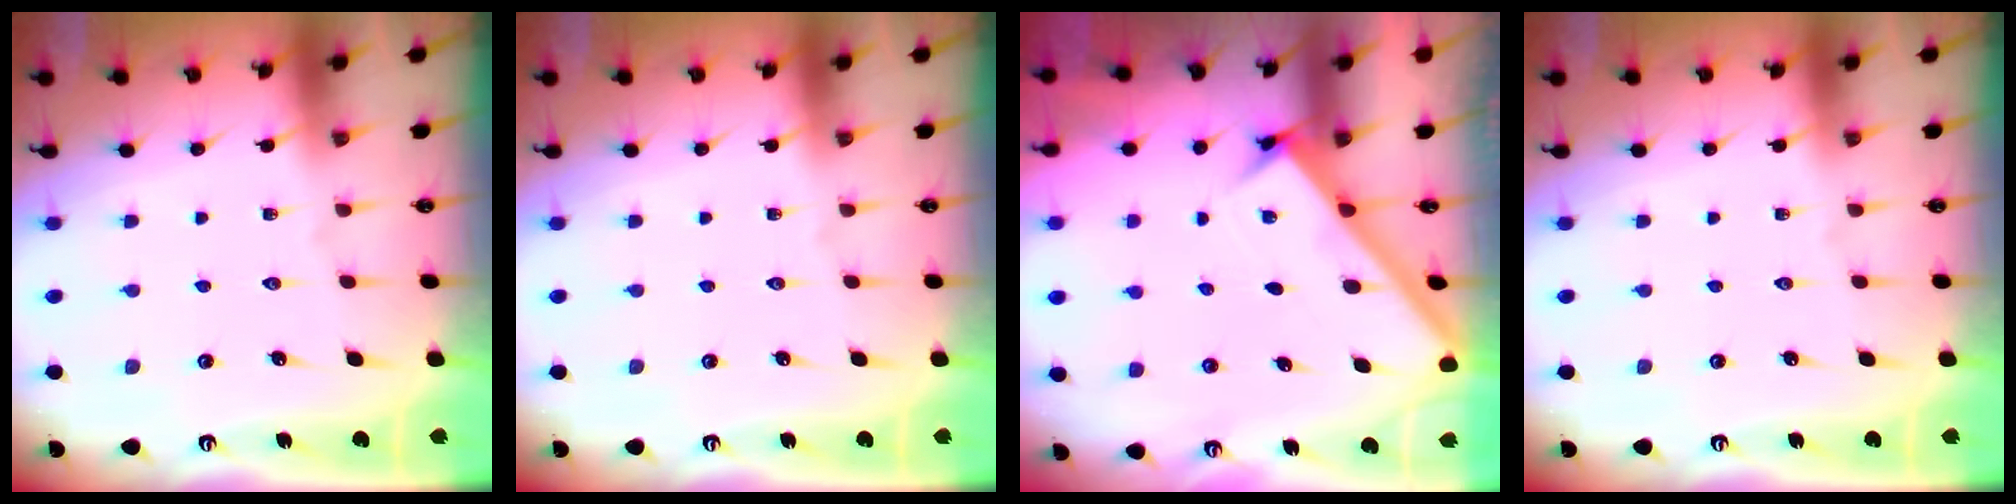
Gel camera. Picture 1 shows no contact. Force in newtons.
{"total": 0.0}
{"total": 2.7, "press": 2.7, "slide": 0.3}
{"total": 0.0}